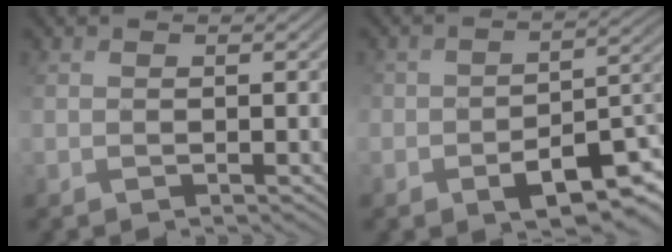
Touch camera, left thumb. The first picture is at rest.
{"total": 8.8, "force": [-4.7, 4.9, 5.7], "torque": [-0.076, -0.027, -0.070]}